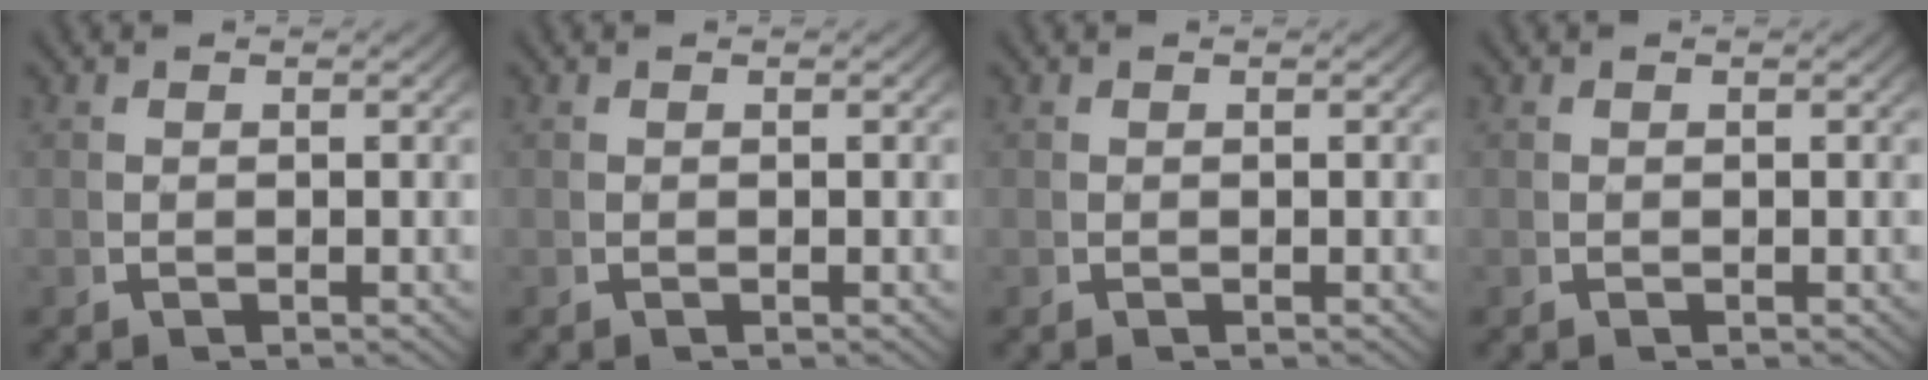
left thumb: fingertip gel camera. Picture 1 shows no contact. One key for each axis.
{"total": 0.0}
{"total": 0.0}
{"total": 0.0}